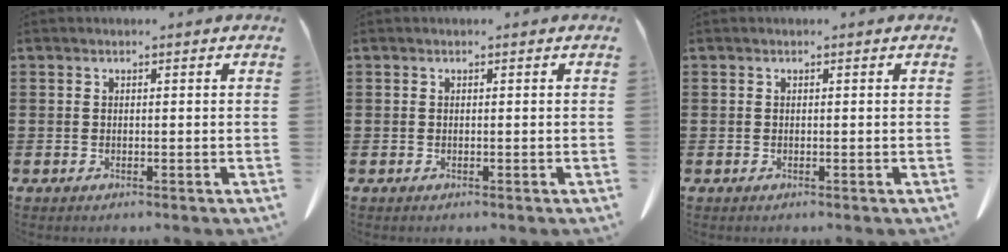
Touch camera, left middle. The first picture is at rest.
{"total": 0.0}
{"total": 0.0}